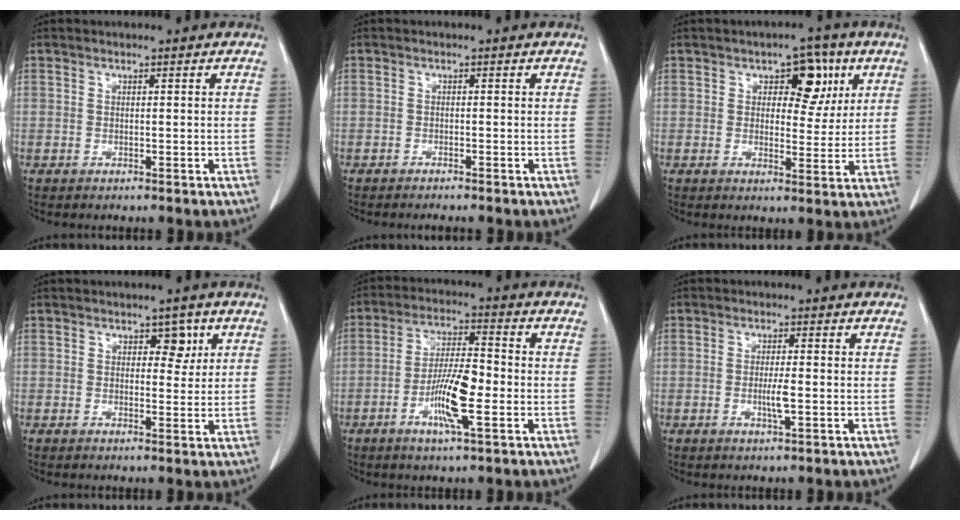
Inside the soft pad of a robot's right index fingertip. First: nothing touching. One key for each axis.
{"total": 1.8, "fx": -1.6, "fy": 0.0, "fz": 0.7, "tx": -0.009, "ty": -0.001, "tz": -0.019}
{"total": 6.8, "fx": 2.7, "fy": 3.8, "fz": 5.0, "tx": -0.056, "ty": 0.013, "tz": 0.037}
{"total": 3.0, "fx": 1.3, "fy": 1.8, "fz": 2.0, "tx": -0.018, "ty": 0.003, "tz": 0.016}
{"total": 9.4, "fx": -3.0, "fy": 1.3, "fz": 8.8, "tx": -0.166, "ty": -0.003, "tz": -0.057}
{"total": 2.8, "fx": -0.7, "fy": 0.1, "fz": 2.7, "tx": -0.055, "ty": -0.004, "tz": -0.012}